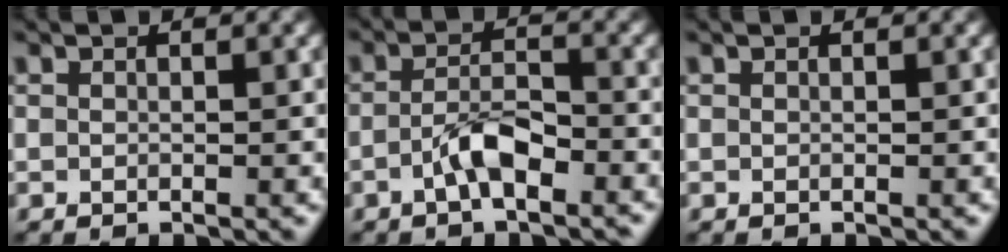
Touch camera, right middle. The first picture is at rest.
{"total": 3.2, "force": [-1.7, 1.2, 2.5], "torque": [-0.048, 0.008, -0.035]}
{"total": 0.0}